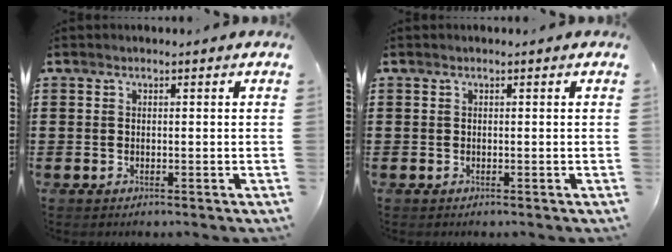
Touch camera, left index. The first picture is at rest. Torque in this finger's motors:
{"motor_torque": [-0.01, -0.01, 0.03, -0.01]}